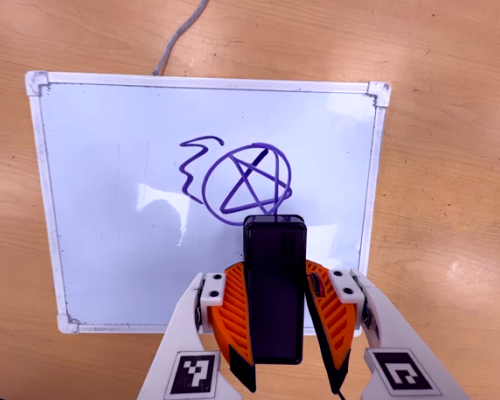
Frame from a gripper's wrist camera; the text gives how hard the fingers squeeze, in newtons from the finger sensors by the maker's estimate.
{"total": 8.7, "left": 7.1, "right": 10.4}